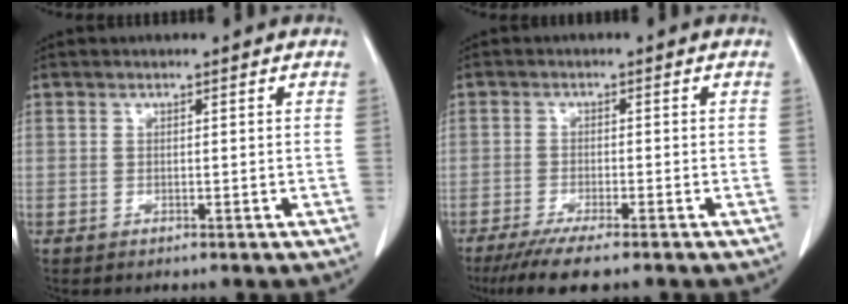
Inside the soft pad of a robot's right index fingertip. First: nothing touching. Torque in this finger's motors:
{"motor_torque": [0.06, -0.19, 0.34, 0.10]}